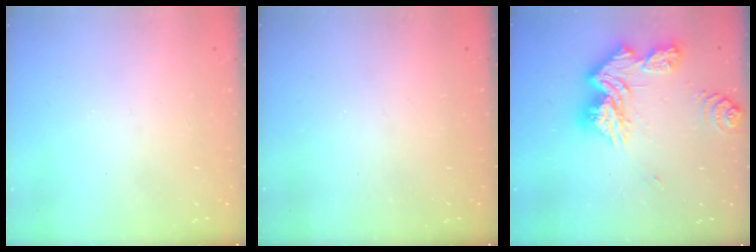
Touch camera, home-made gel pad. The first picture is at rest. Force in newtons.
{"total": 0.0}
{"total": 18.7, "press": 18.6, "slide": 1.9}